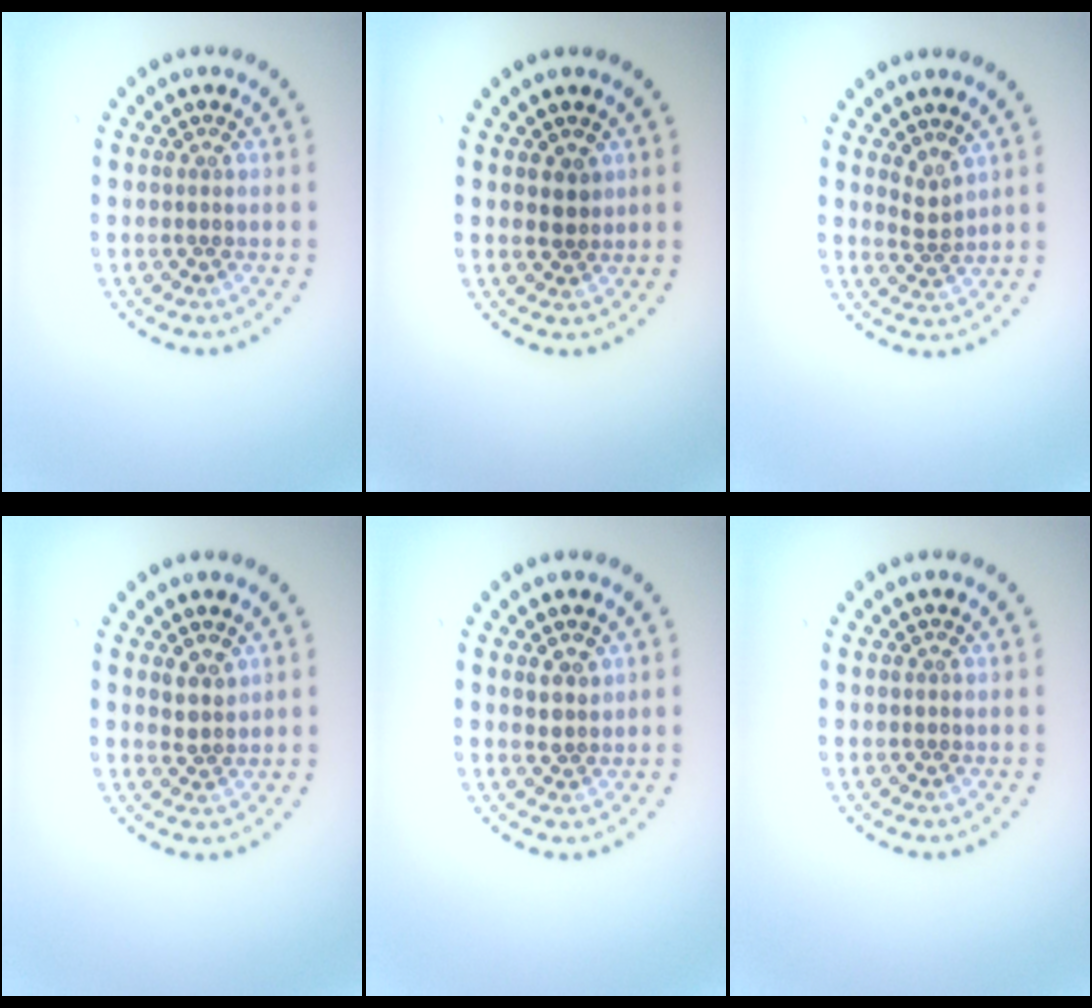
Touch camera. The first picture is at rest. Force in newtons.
{"total": 1.3, "press": 1.1, "slide": 0.6}
{"total": 1.6, "press": 1.0, "slide": 1.2}
{"total": 1.7, "press": 1.3, "slide": 1.0}
{"total": 1.6, "press": 1.3, "slide": 0.9}
{"total": 0.0}